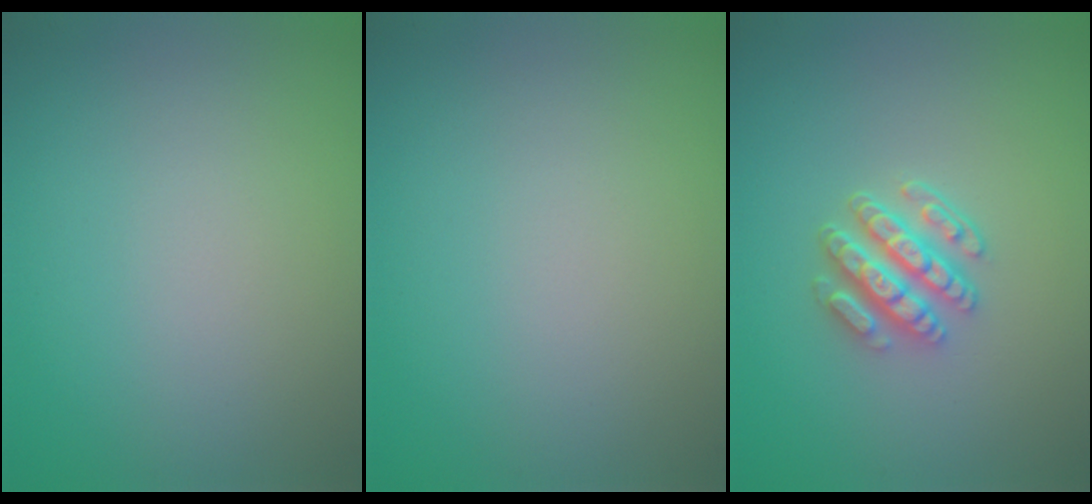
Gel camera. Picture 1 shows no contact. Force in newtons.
{"total": 0.0}
{"total": 4.0, "press": 3.3, "slide": 2.3}